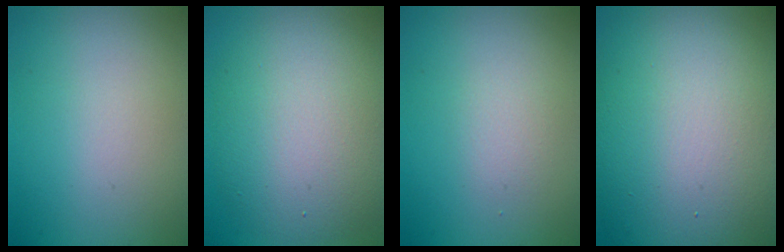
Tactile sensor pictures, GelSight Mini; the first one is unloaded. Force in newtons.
{"total": 8.6, "press": 8.5, "slide": 0.8}
{"total": 1.2, "press": 1.2, "slide": 0.1}
{"total": 18.3, "press": 18.3, "slide": 1.0}